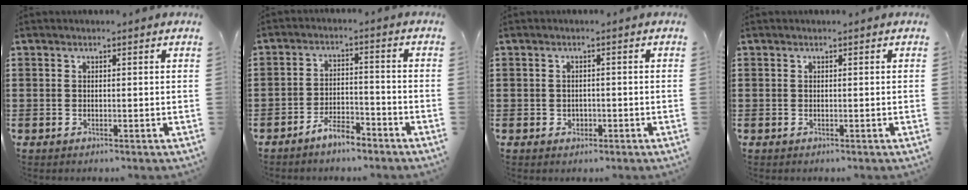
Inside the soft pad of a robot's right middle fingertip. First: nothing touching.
{"total": 4.9, "force": [-4.3, 1.2, 2.0], "torque": [-0.048, 0.007, -0.089]}
{"total": 1.1, "force": [-0.3, 0.9, 0.5], "torque": [-0.013, 0.001, -0.008]}
{"total": 0.0}